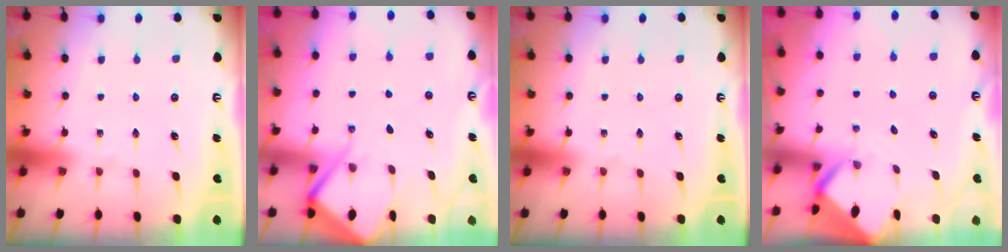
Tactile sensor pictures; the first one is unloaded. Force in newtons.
{"total": 5.8, "press": 5.8, "slide": 0.6}
{"total": 0.0}
{"total": 2.9, "press": 2.9, "slide": 0.1}